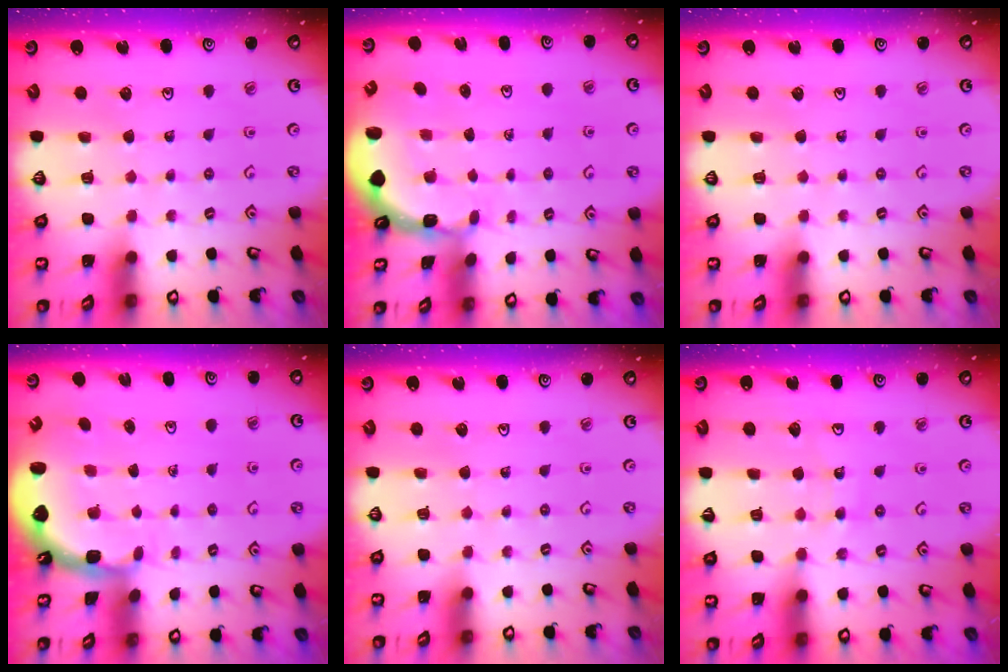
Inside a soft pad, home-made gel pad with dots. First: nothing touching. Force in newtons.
{"total": 1.0, "press": 1.0, "slide": 0.2}
{"total": 0.0}
{"total": 2.5, "press": 1.9, "slide": 1.6}
{"total": 0.0}
{"total": 8.5, "press": 8.4, "slide": 1.0}